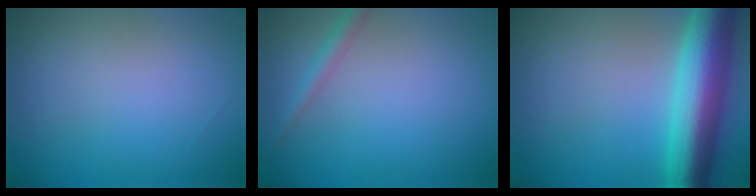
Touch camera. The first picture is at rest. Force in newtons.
{"total": 1.3, "press": 1.3, "slide": 0.1}
{"total": 8.9, "press": 8.9, "slide": 0.0}